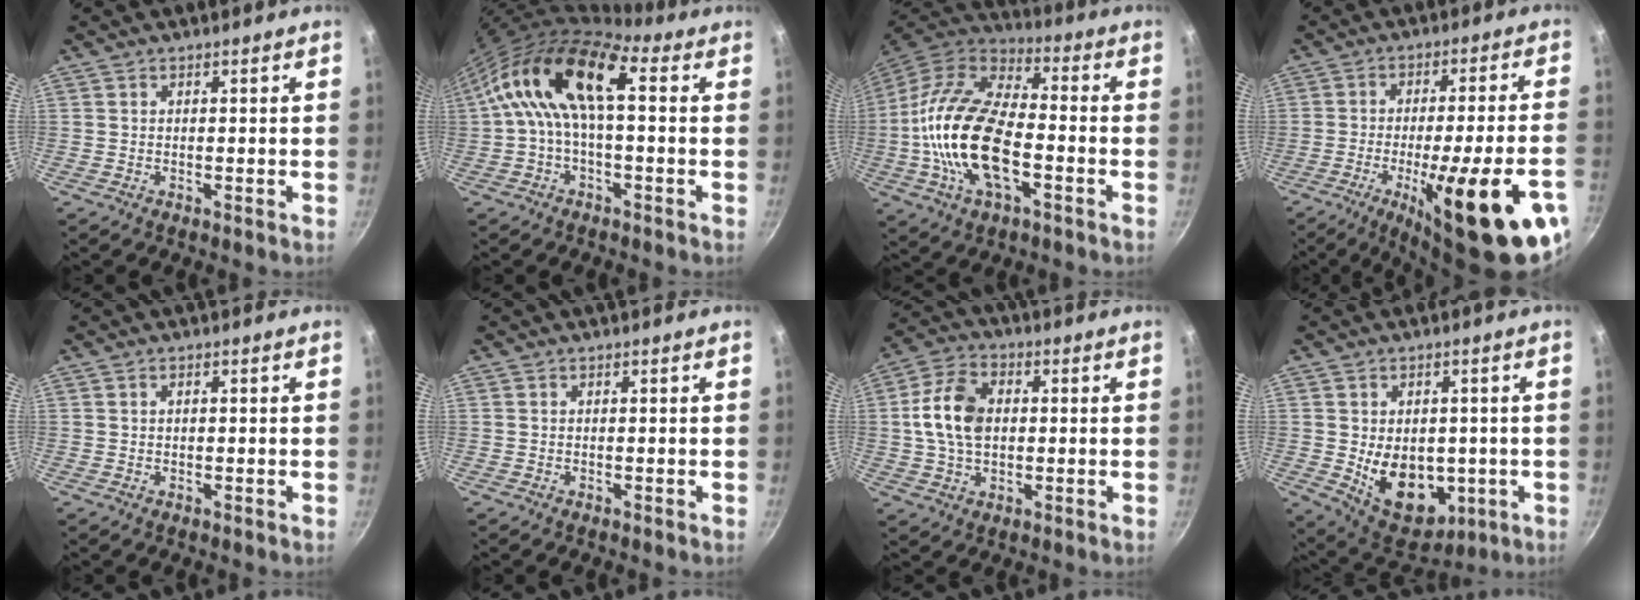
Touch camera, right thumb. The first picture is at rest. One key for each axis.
{"total": 14.8, "fx": 1.9, "fy": 6.9, "fz": 12.9, "tx": -0.237, "ty": 0.037, "tz": 0.014}
{"total": 21.6, "fx": -4.1, "fy": 10.8, "fz": 18.2, "tx": -0.342, "ty": 0.030, "tz": -0.088}
{"total": 24.8, "fx": -10.3, "fy": 5.0, "fz": 22.0, "tx": -0.287, "ty": 0.019, "tz": -0.143}
{"total": 0.6, "fx": 0.1, "fy": 0.4, "fz": 0.4, "tx": -0.007, "ty": 0.003, "tz": 0.003}
{"total": 0.0}
{"total": 11.3, "fx": 0.9, "fy": 7.6, "fz": 8.4, "tx": -0.145, "ty": 0.017, "tz": 0.007}
{"total": 13.7, "fx": -1.7, "fy": 9.7, "fz": 9.6, "tx": -0.106, "ty": -0.016, "tz": 0.002}